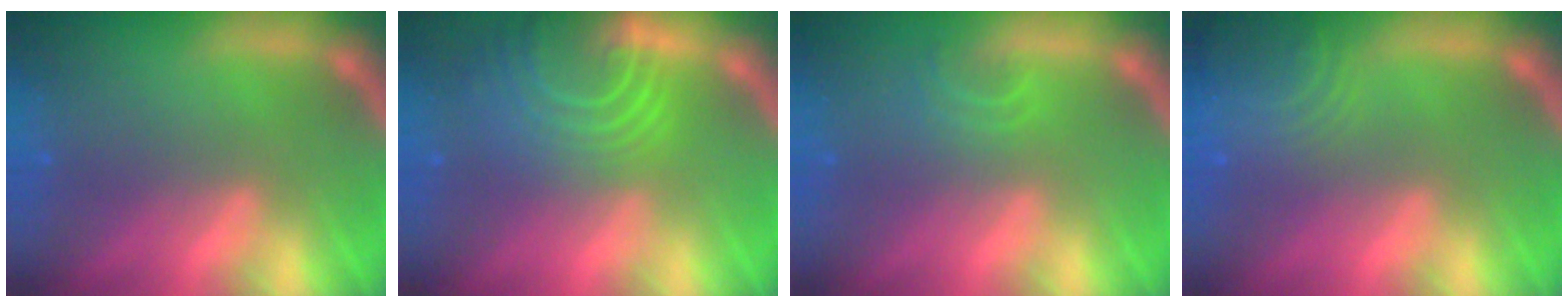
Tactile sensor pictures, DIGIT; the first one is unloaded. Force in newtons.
{"total": 9.0}
{"total": 1.9}
{"total": 6.1}